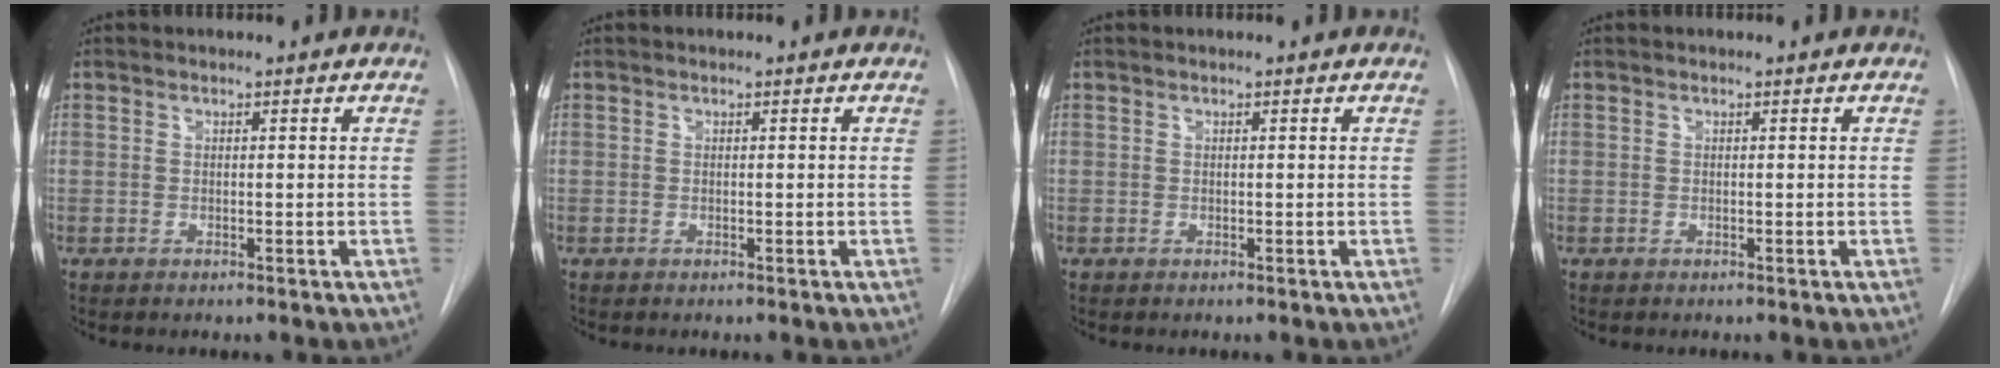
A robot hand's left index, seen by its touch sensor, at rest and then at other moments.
{"total": 0.0}
{"total": 0.0}
{"total": 0.0}